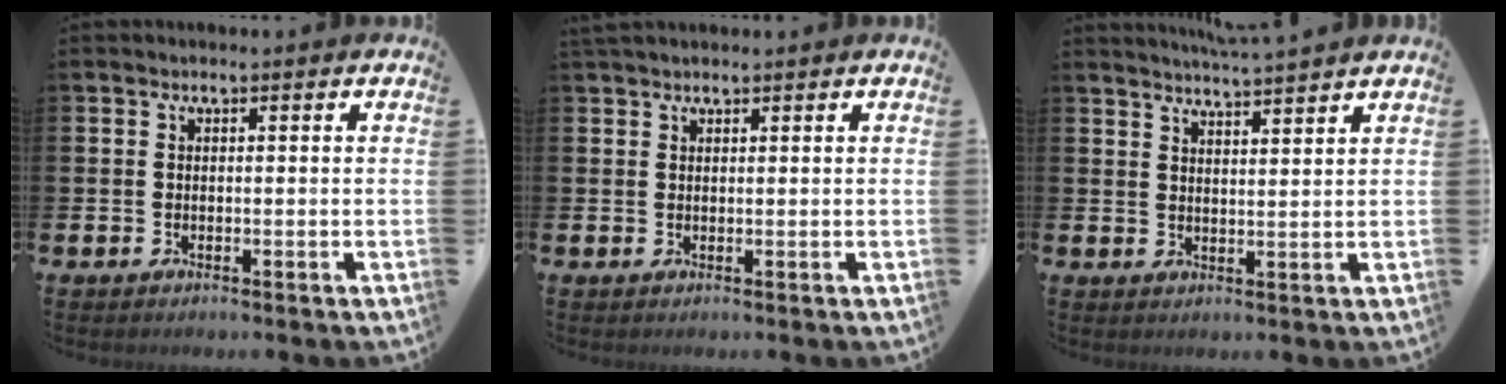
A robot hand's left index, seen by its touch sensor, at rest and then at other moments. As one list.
[{"total": 1.2, "force": [1.1, 0.2, 0.2], "torque": [0.004, -0.001, 0.019]}, {"total": 4.0, "force": [3.9, -0.9, 0.3], "torque": [-0.008, -0.025, 0.068]}]